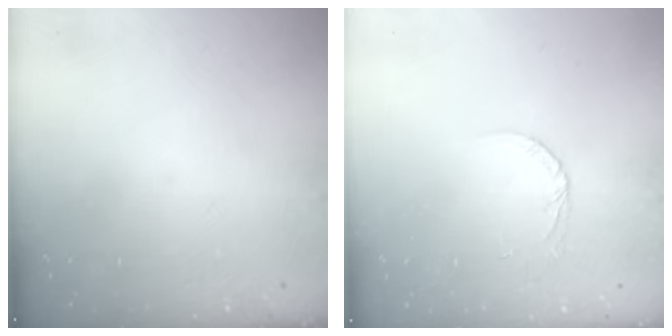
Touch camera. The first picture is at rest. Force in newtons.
{"total": 3.5, "press": 3.5, "slide": 0.3}